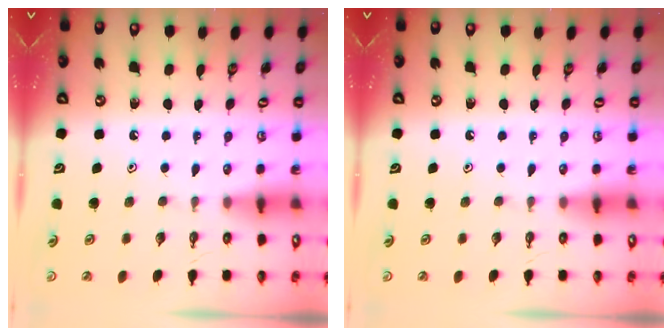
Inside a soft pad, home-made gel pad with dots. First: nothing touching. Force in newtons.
{"total": 0.0}